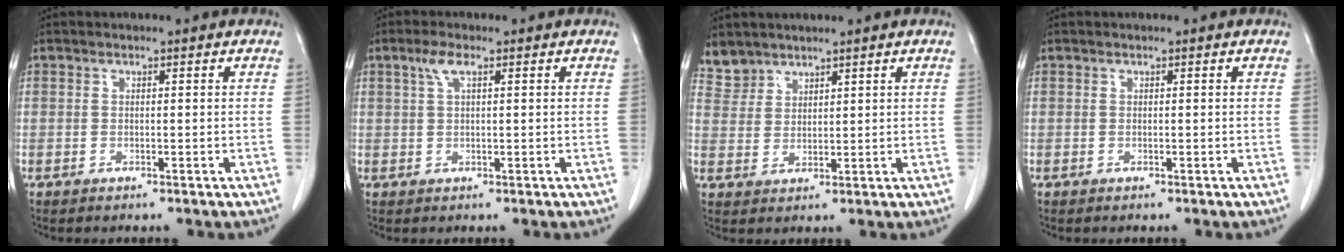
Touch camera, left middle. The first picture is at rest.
{"total": 2.6, "force": [1.3, 0.6, 2.1], "torque": [-0.051, 0.010, 0.027]}
{"total": 3.8, "force": [3.4, 1.6, -0.4], "torque": [0.013, 0.006, 0.073]}
{"total": 0.0}